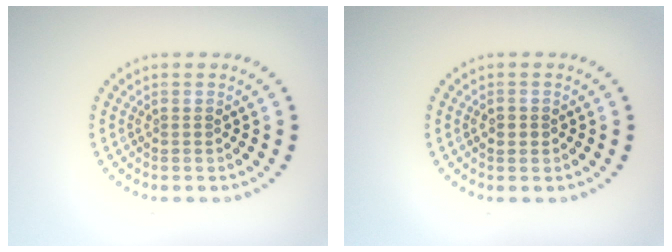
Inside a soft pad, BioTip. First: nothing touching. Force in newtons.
{"total": 0.9, "press": 0.8, "slide": 0.3}